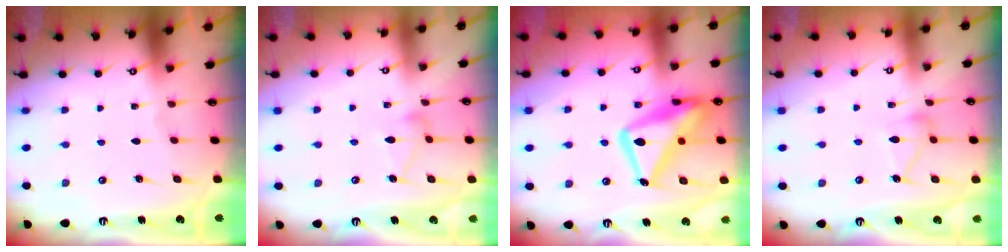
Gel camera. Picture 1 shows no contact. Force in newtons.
{"total": 8.2, "press": 8.2, "slide": 0.3}
{"total": 20.2, "press": 20.1, "slide": 1.9}
{"total": 10.6, "press": 10.6, "slide": 0.6}